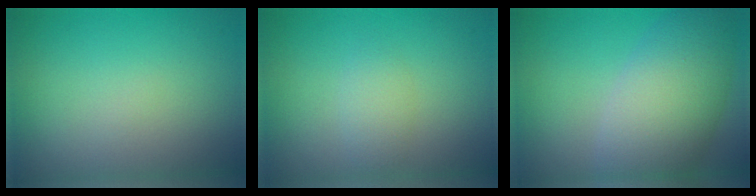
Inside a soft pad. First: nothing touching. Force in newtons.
{"total": 1.5, "press": 1.5, "slide": 0.0}
{"total": 7.4, "press": 7.4, "slide": 0.4}